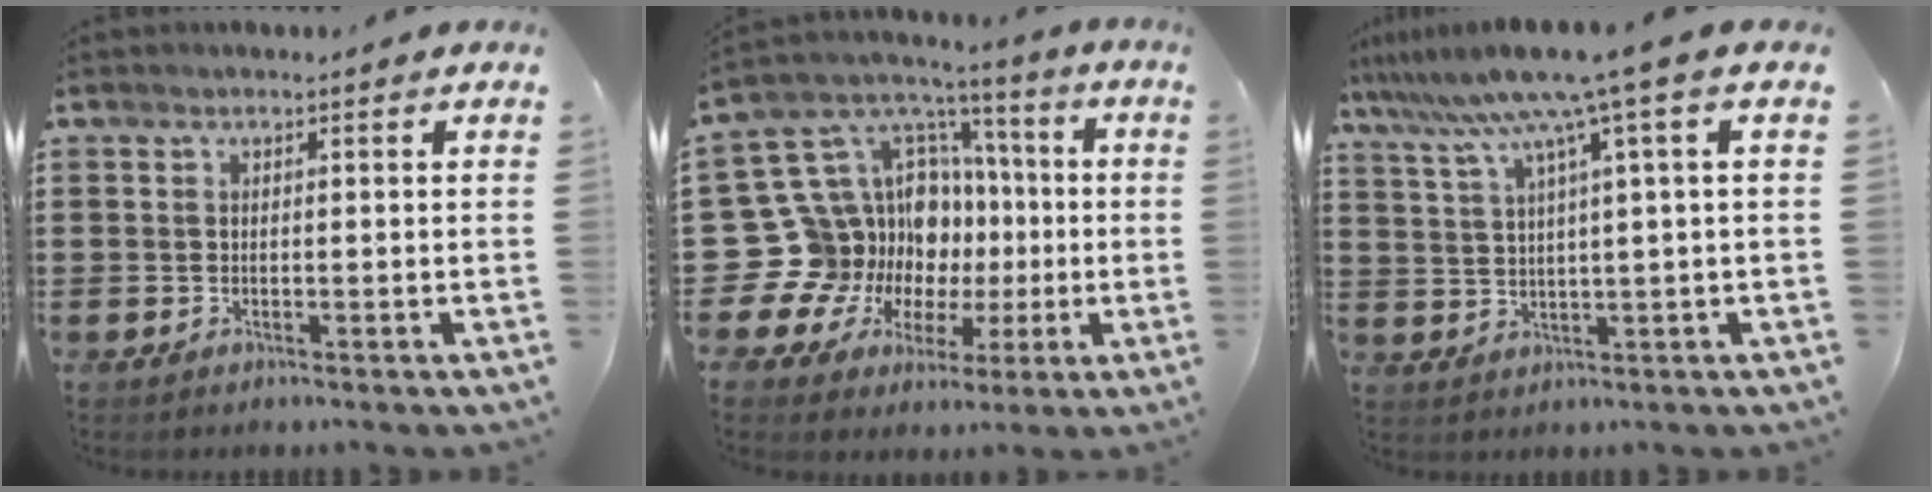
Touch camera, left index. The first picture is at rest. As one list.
[{"total": 17.0, "force": [-1.5, 15.6, 6.6], "torque": [-0.174, -0.038, 0.014]}, {"total": 8.0, "force": [4.6, -0.9, 6.5], "torque": [-0.141, -0.026, 0.075]}]